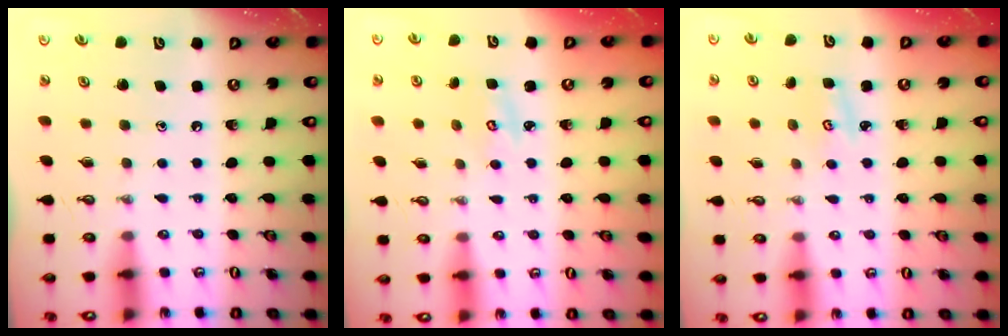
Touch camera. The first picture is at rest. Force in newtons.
{"total": 2.7, "press": 2.7, "slide": 0.3}
{"total": 2.6, "press": 2.6, "slide": 0.2}